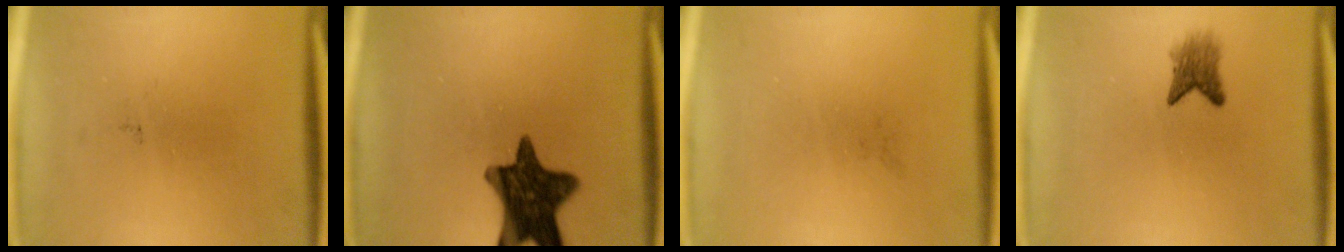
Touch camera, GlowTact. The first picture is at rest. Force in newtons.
{"total": 13.0}
{"total": 0.0}
{"total": 2.9}